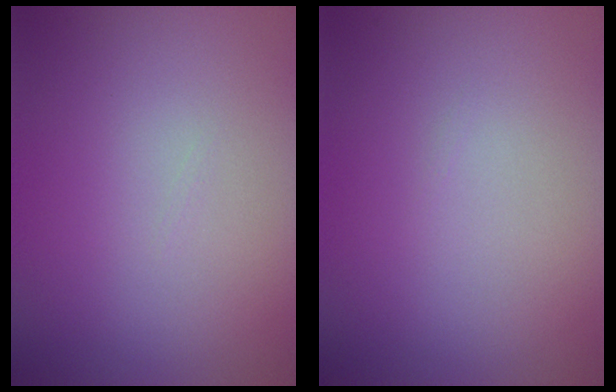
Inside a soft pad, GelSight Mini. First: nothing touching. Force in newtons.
{"total": 0.0}